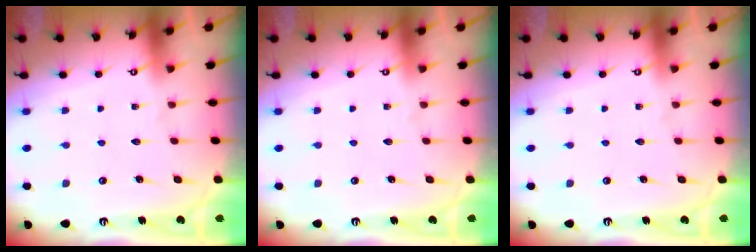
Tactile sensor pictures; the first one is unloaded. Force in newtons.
{"total": 0.0}
{"total": 0.0}